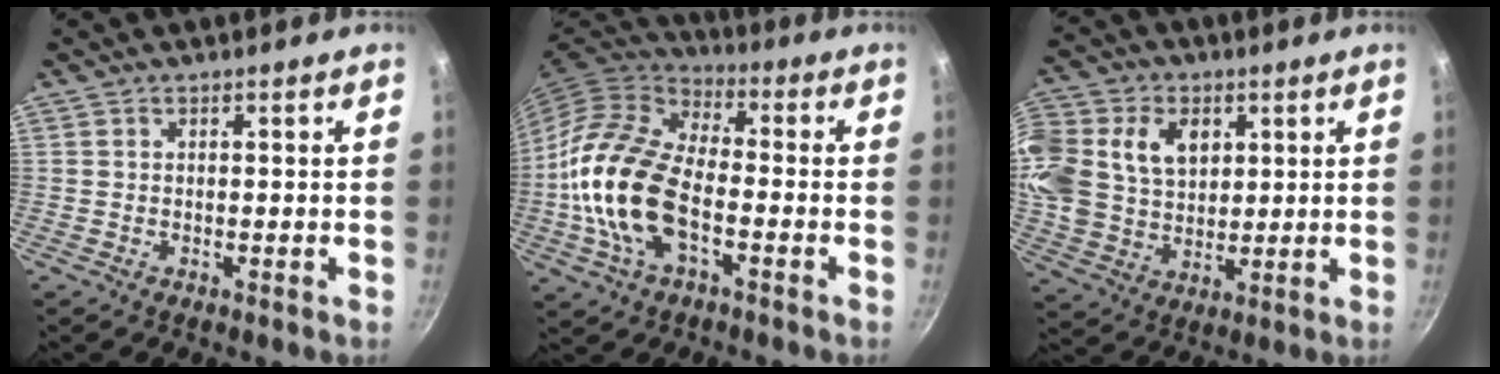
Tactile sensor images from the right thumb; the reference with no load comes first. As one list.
[{"total": 18.9, "force": [-4.0, 10.4, 15.3], "torque": [-0.285, 0.030, -0.091]}, {"total": 22.6, "force": [6.8, 17.2, 13.1], "torque": [-0.307, 0.031, 0.127]}]